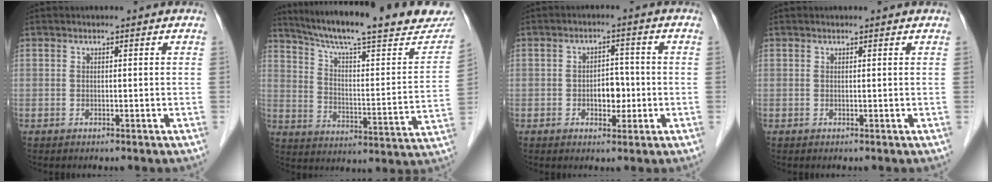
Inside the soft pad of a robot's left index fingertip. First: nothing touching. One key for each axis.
{"total": 25.7, "fx": 21.7, "fy": 3.5, "fz": 13.2, "tx": -0.203, "ty": -0.023, "tz": 0.294}
{"total": 4.0, "fx": -0.9, "fy": 2.5, "fz": 3.0, "tx": -0.043, "ty": 0.009, "tz": -0.010}
{"total": 0.8, "fx": 0.8, "fy": 0.0, "fz": 0.2, "tx": -0.010, "ty": 0.005, "tz": 0.010}